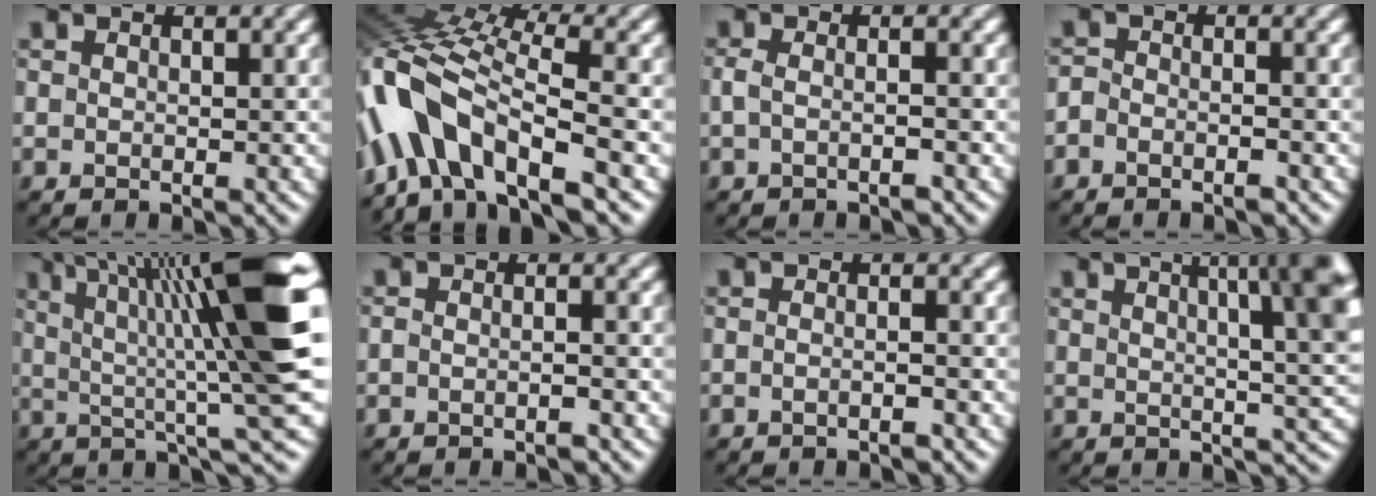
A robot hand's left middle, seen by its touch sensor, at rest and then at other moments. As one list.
[{"total": 11.7, "force": [-5.0, 5.3, 9.2], "torque": [-0.169, 0.013, -0.098]}, {"total": 1.6, "force": [-0.7, 0.4, 1.4], "torque": [-0.029, -0.005, -0.020]}, {"total": 1.8, "force": [-1.4, 0.8, 0.7], "torque": [-0.001, 0.005, -0.033]}, {"total": 13.4, "force": [2.9, 1.9, 12.9], "torque": [-0.183, 0.016, 0.043]}, {"total": 1.2, "force": [-0.8, 0.3, 0.8], "torque": [-0.015, -0.003, -0.018]}, {"total": 1.4, "force": [-0.9, 0.4, 1.0], "torque": [-0.012, -0.004, -0.022]}, {"total": 10.5, "force": [4.6, 2.9, 9.0], "torque": [-0.080, 0.036, 0.044]}]